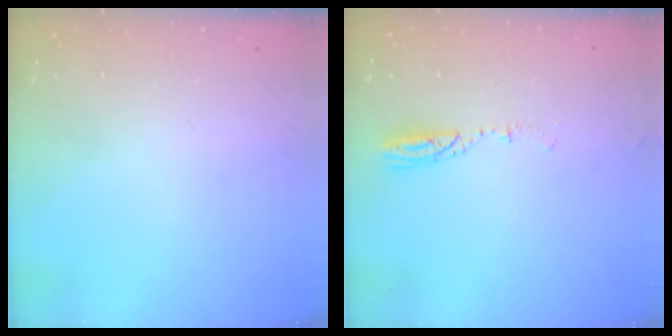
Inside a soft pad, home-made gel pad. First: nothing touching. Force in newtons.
{"total": 4.8, "press": 4.7, "slide": 1.0}